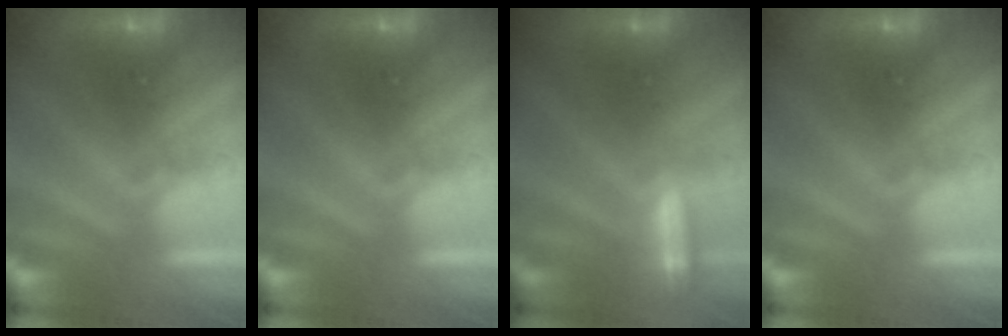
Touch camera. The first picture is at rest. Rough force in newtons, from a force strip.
{"total": 0.0}
{"total": 1.9}
{"total": 0.0}